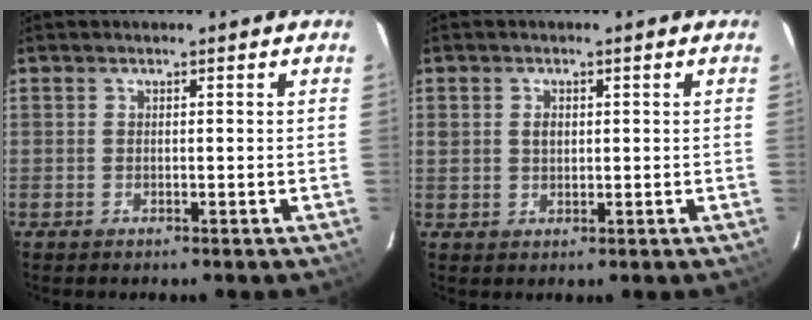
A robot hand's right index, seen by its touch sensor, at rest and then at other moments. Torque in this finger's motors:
{"motor_torque": [0.02, 0.02, 0.03, 0.03]}